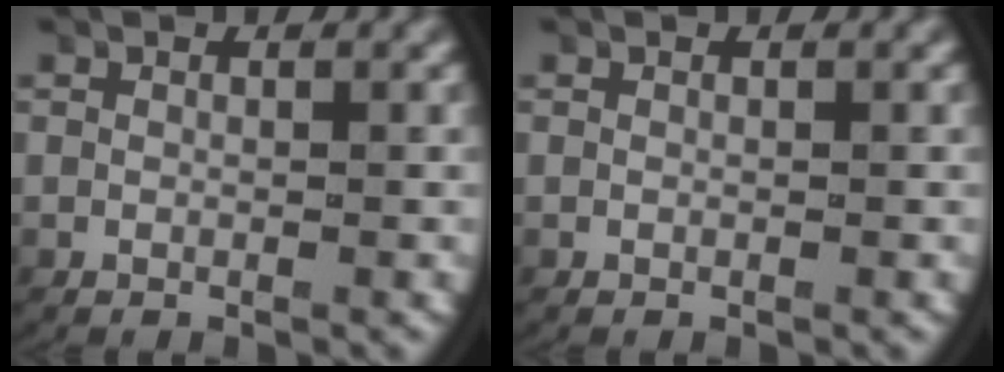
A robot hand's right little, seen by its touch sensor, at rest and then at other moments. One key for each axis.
{"total": 0.0}